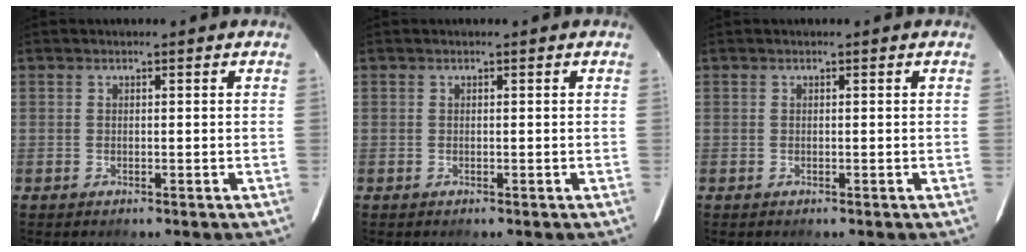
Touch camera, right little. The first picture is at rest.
{"total": 0.0}
{"total": 0.0}